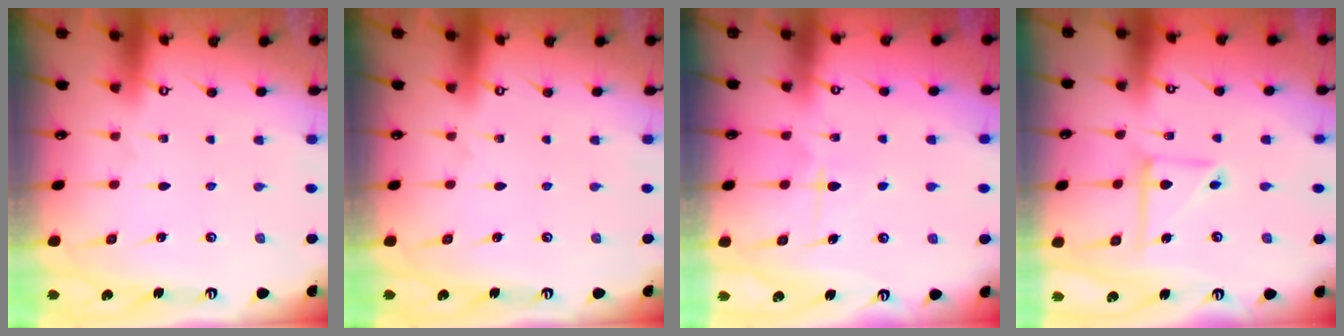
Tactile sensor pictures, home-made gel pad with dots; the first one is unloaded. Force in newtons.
{"total": 0.0}
{"total": 5.5, "press": 5.4, "slide": 0.6}
{"total": 8.8, "press": 8.8, "slide": 0.7}